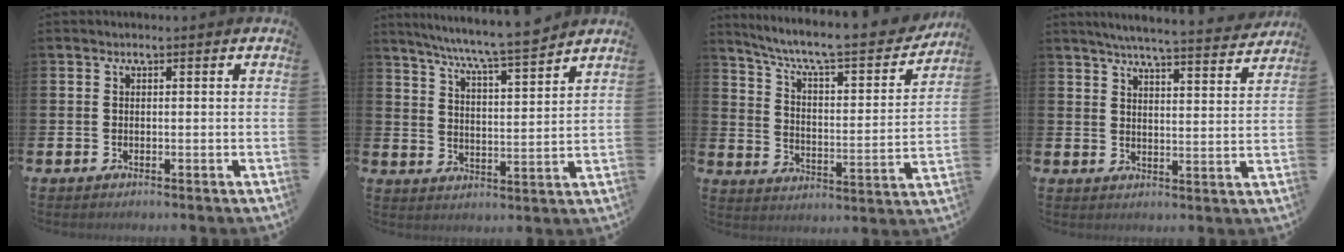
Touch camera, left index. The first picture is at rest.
{"total": 7.6, "force": [7.1, -0.3, 2.5], "torque": [-0.076, -0.052, 0.124]}
{"total": 8.5, "force": [7.4, 1.5, 4.0], "torque": [-0.099, -0.055, 0.117]}
{"total": 6.0, "force": [5.8, -0.1, 1.7], "torque": [-0.035, -0.043, 0.098]}